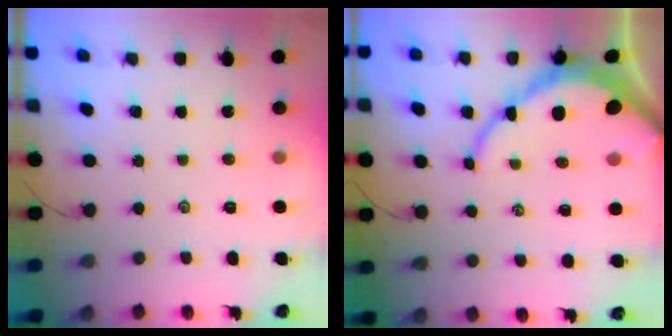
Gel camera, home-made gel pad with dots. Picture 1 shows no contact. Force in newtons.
{"total": 9.7, "press": 9.7, "slide": 1.2}